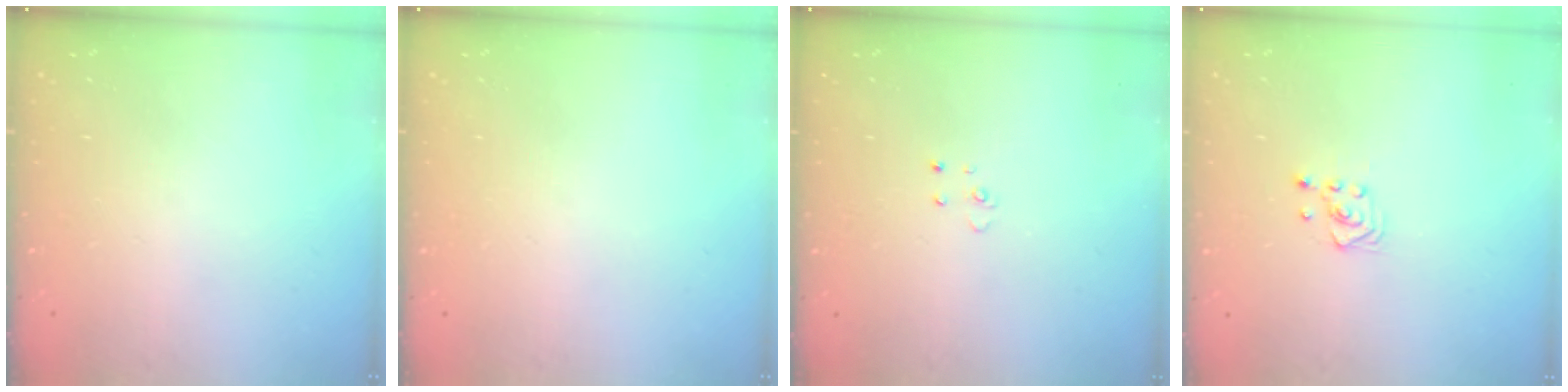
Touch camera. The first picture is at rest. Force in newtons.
{"total": 0.0}
{"total": 2.6, "press": 2.6, "slide": 0.2}
{"total": 3.0, "press": 2.6, "slide": 1.5}